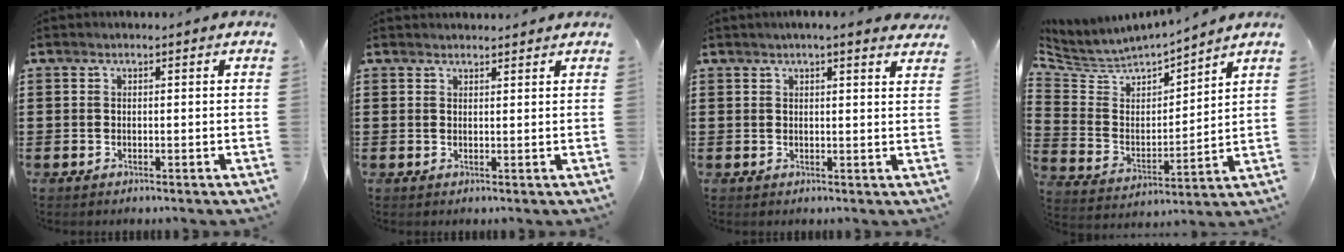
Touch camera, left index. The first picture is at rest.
{"total": 1.4, "force": [1.3, 0.2, 0.1], "torque": [-0.004, 0.001, 0.027]}
{"total": 2.4, "force": [2.1, -0.1, 1.2], "torque": [-0.028, 0.001, 0.038]}
{"total": 4.1, "force": [3.8, 1.5, 0.2], "torque": [-0.038, -0.034, 0.057]}